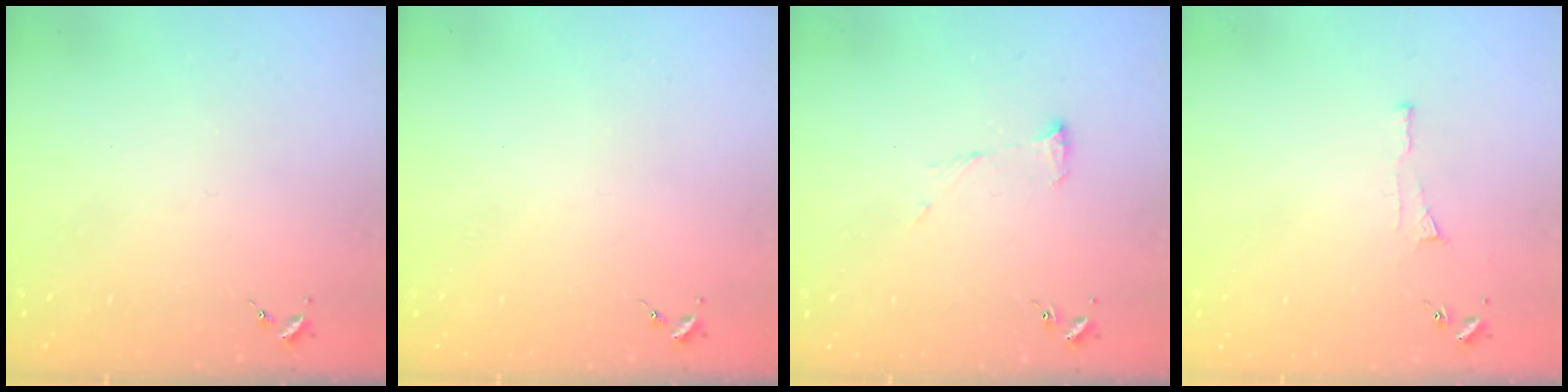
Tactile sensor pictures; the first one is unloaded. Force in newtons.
{"total": 0.0}
{"total": 6.5, "press": 6.4, "slide": 0.7}
{"total": 3.5, "press": 3.5, "slide": 0.5}